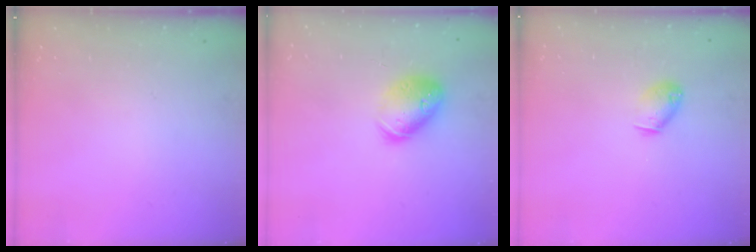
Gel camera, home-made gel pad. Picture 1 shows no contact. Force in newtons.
{"total": 14.0, "press": 13.8, "slide": 2.0}
{"total": 7.6, "press": 7.5, "slide": 1.4}